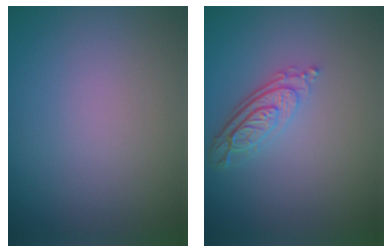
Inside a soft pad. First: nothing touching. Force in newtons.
{"total": 3.8, "press": 2.7, "slide": 2.6}